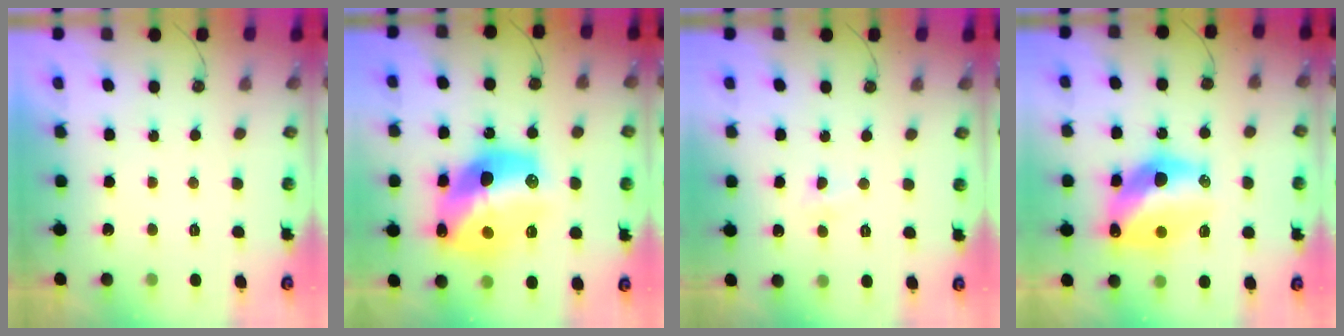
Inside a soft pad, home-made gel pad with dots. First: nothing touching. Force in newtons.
{"total": 20.6, "press": 20.6, "slide": 1.1}
{"total": 3.4, "press": 2.9, "slide": 1.6}
{"total": 16.3, "press": 15.6, "slide": 4.7}